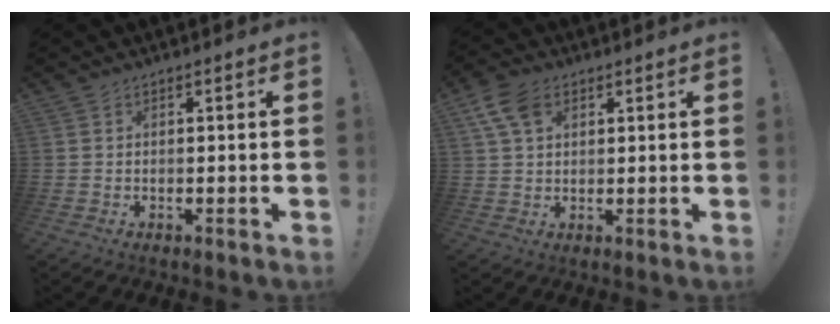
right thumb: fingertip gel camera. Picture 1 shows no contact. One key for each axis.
{"total": 8.3, "fx": 3.8, "fy": 5.5, "fz": 4.9, "tx": -0.091, "ty": -0.002, "tz": 0.074}